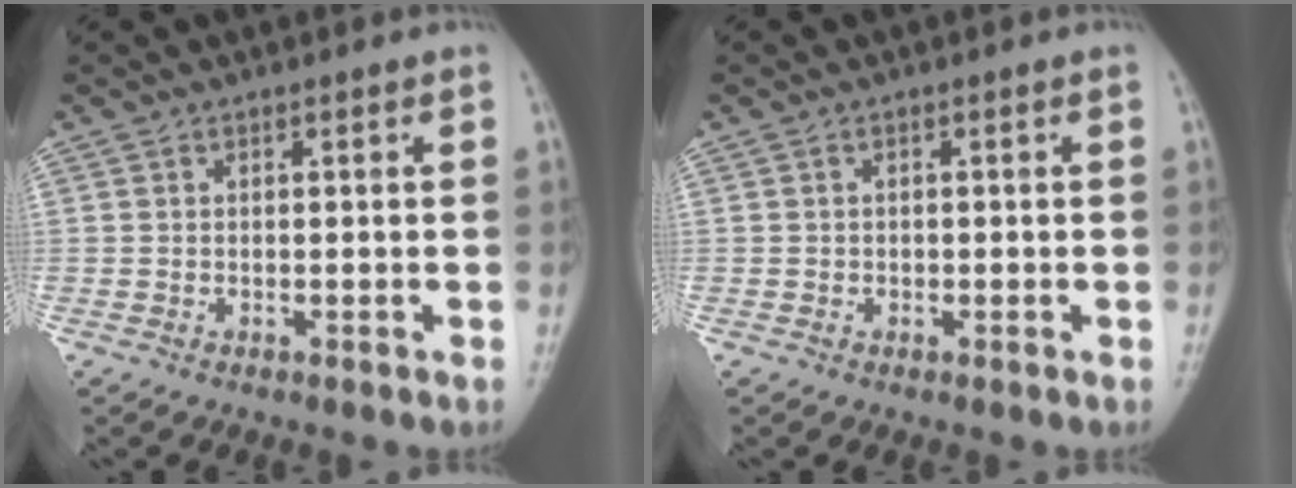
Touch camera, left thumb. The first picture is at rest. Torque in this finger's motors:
{"motor_torque": [-0.29, -0.33, 0.13, 0.06, 0.00]}